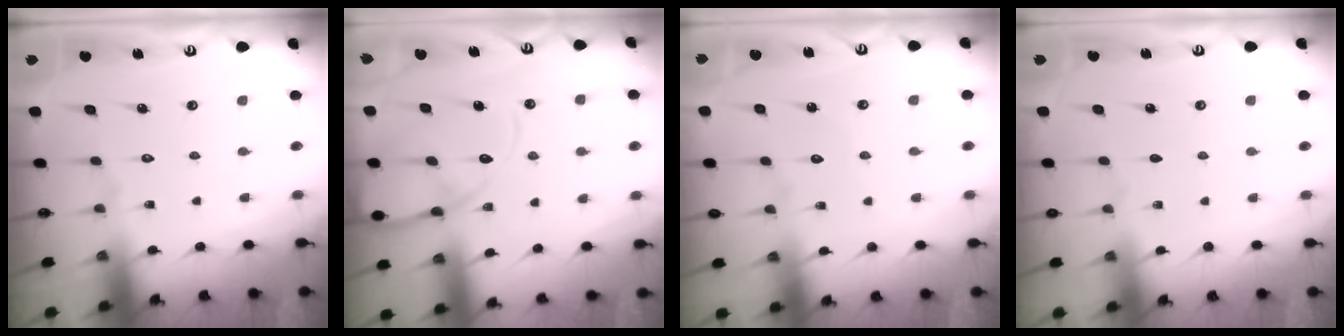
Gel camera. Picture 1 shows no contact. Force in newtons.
{"total": 11.7, "press": 11.7, "slide": 1.2}
{"total": 3.0, "press": 3.0, "slide": 0.3}
{"total": 0.5, "press": 0.2, "slide": 0.5}